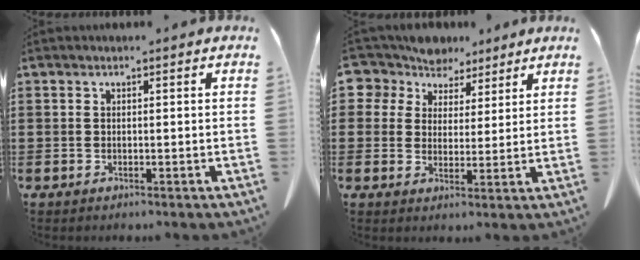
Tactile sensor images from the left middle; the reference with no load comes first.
{"total": 6.8, "force": [5.6, 3.8, 0.2], "torque": [-0.046, -0.020, 0.104]}